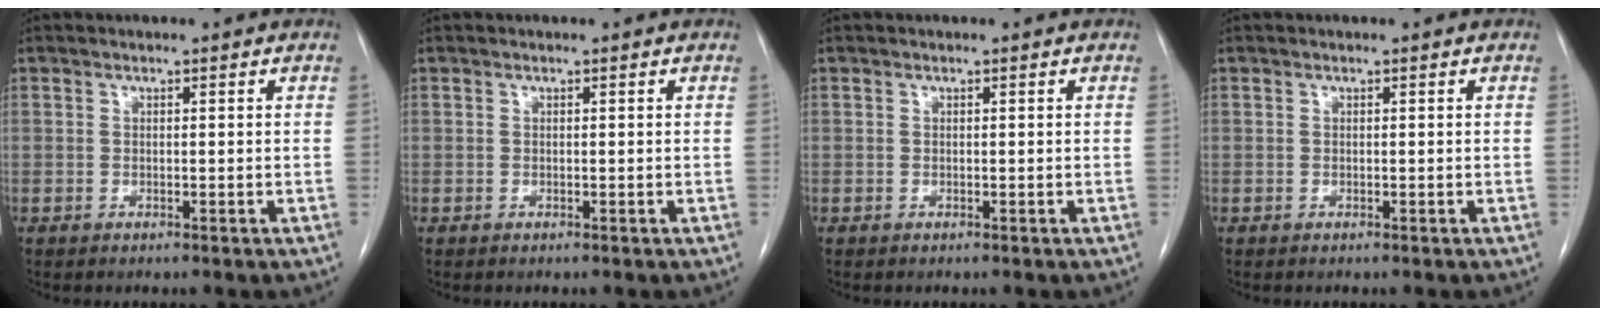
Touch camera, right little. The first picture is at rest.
{"total": 0.0}
{"total": 0.0}
{"total": 0.0}